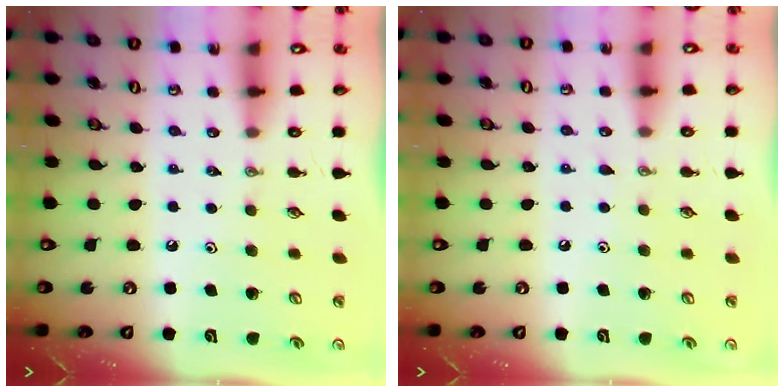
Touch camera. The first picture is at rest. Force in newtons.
{"total": 3.3, "press": 3.3, "slide": 0.4}